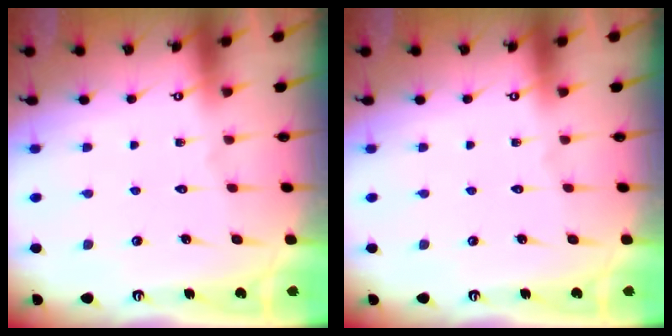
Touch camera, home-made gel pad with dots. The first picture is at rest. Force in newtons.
{"total": 0.0}